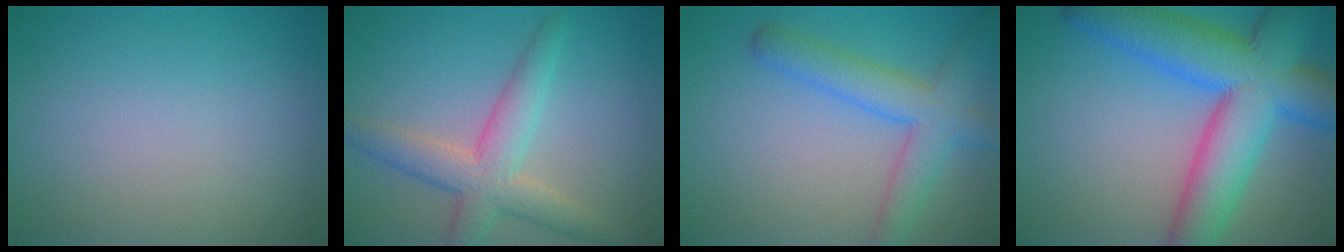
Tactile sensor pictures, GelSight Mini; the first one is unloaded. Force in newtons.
{"total": 5.0, "press": 5.0, "slide": 0.3}
{"total": 5.0, "press": 5.0, "slide": 0.3}
{"total": 11.8, "press": 11.8, "slide": 0.3}